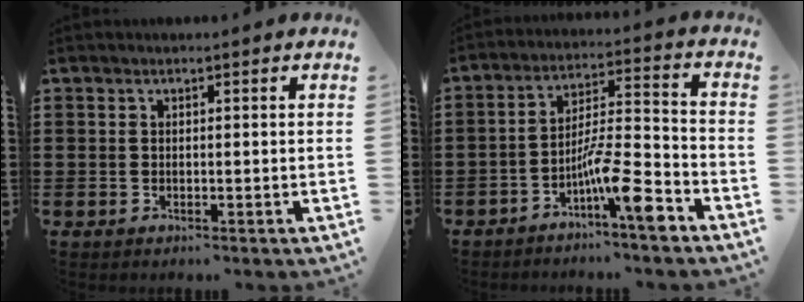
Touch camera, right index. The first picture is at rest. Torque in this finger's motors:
{"motor_torque": [2.12, -0.02, 0.55, 0.10]}